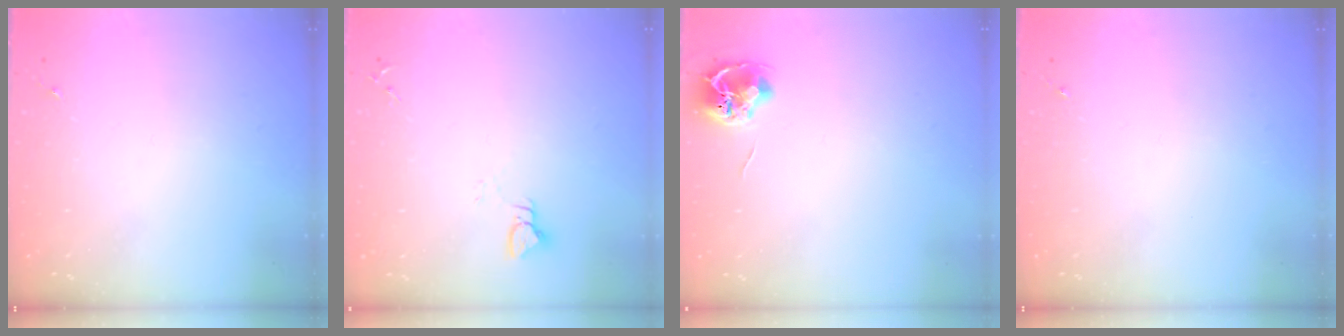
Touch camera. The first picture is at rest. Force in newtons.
{"total": 3.0, "press": 3.0, "slide": 0.3}
{"total": 7.6, "press": 7.5, "slide": 0.6}
{"total": 0.0}